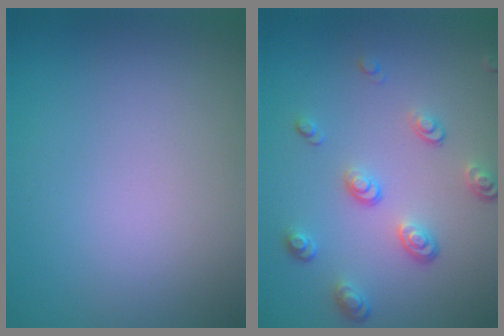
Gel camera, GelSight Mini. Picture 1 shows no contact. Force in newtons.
{"total": 3.5, "press": 2.5, "slide": 2.4}